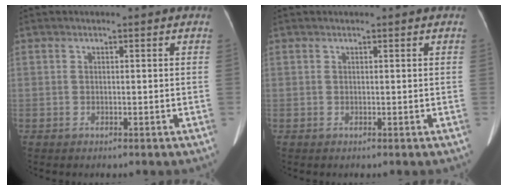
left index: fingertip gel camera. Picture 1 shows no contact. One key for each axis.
{"total": 0.6, "fx": 0.5, "fy": 0.0, "fz": 0.2, "tx": -0.003, "ty": 0.012, "tz": 0.011}